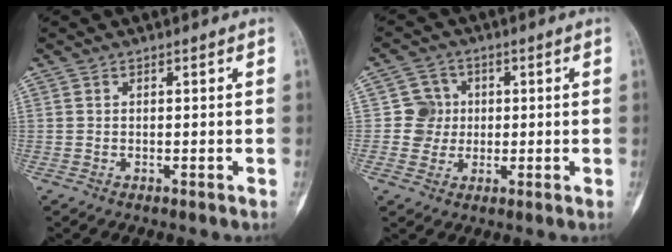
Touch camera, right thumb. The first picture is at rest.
{"total": 5.3, "force": [0.3, 5.3, 0.6], "torque": [0.028, 0.011, -0.001]}